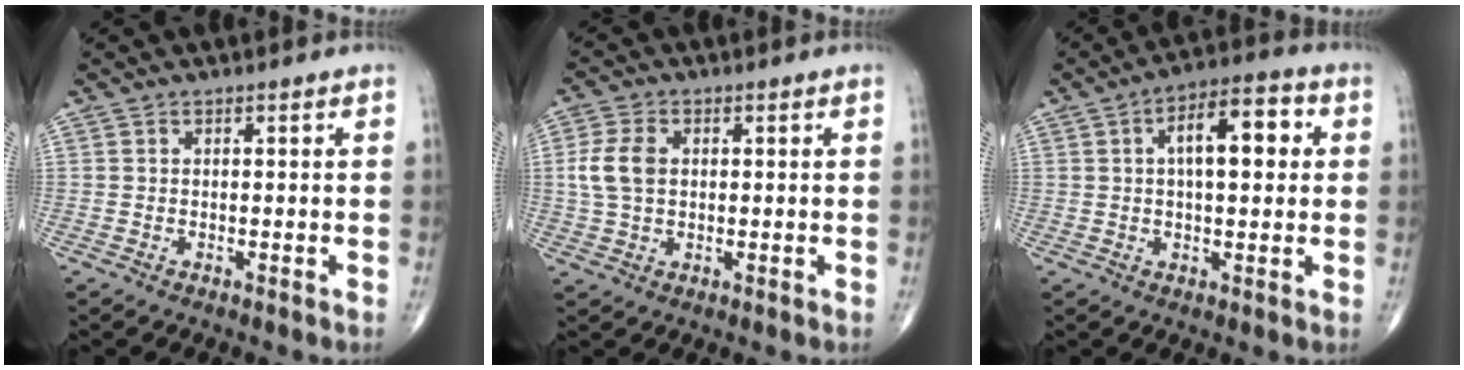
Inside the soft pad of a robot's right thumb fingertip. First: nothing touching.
{"total": 6.3, "force": [0.8, 4.2, 4.7], "torque": [-0.102, 0.006, 0.014]}
{"total": 11.4, "force": [2.3, 5.0, 9.9], "torque": [-0.135, 0.021, 0.029]}